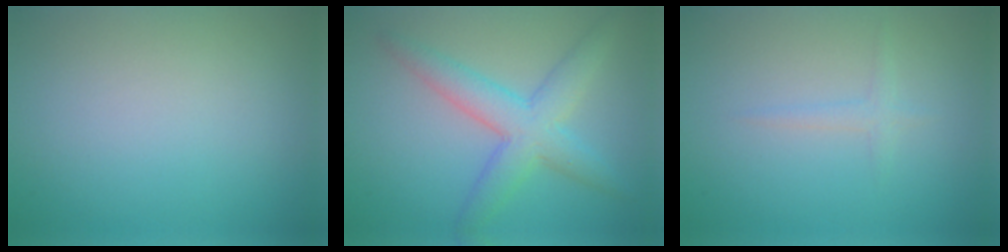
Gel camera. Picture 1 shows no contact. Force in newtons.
{"total": 5.0, "press": 5.0, "slide": 0.1}
{"total": 1.1, "press": 1.1, "slide": 0.0}